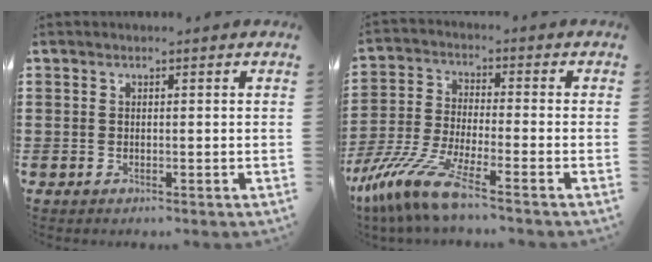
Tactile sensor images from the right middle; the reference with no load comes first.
{"total": 10.2, "force": [-7.8, 0.7, 6.5], "torque": [-0.159, -0.013, -0.159]}